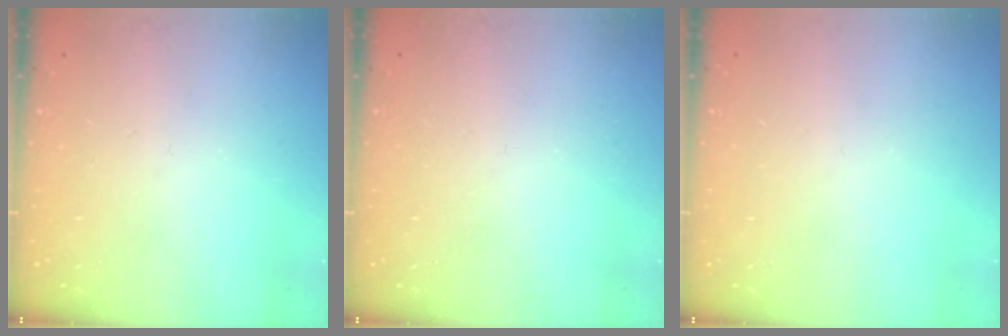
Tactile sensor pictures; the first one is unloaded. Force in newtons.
{"total": 0.0}
{"total": 0.0}